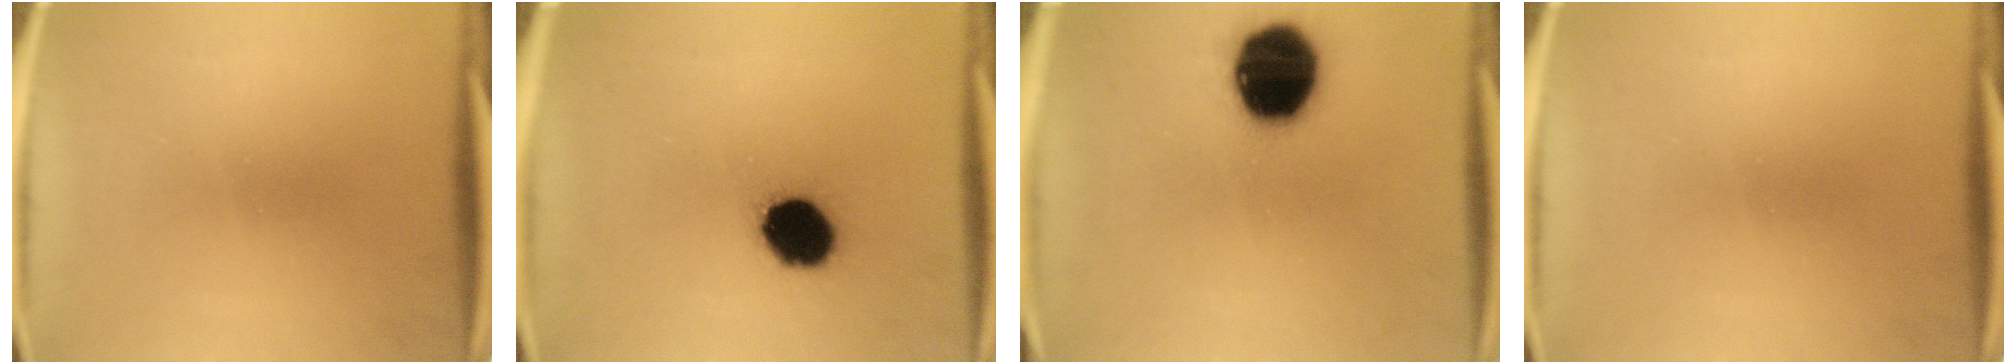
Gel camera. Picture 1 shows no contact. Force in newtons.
{"total": 12.3}
{"total": 20.0}
{"total": 0.0}